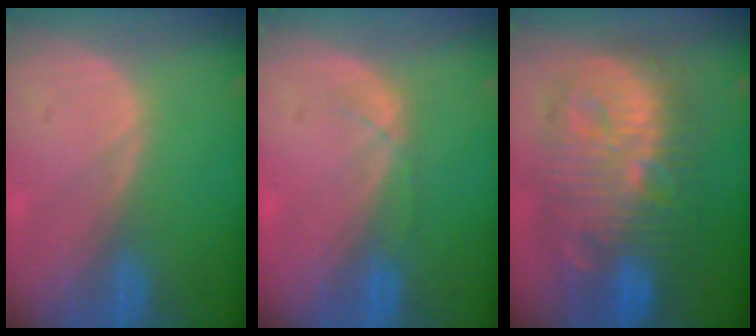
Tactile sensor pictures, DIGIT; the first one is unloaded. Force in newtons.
{"total": 1.4, "press": 1.3, "slide": 0.3}
{"total": 13.7, "press": 13.6, "slide": 1.2}